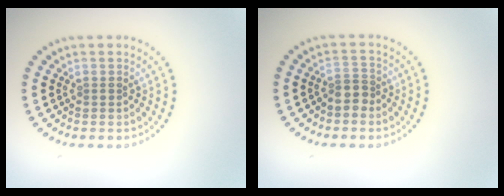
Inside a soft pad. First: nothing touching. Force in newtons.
{"total": 2.1, "press": 1.7, "slide": 1.1}